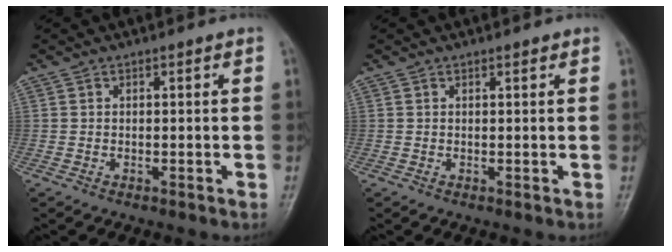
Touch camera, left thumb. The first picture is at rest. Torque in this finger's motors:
{"motor_torque": [-0.12, -0.08, -0.28, -0.12, -0.03]}